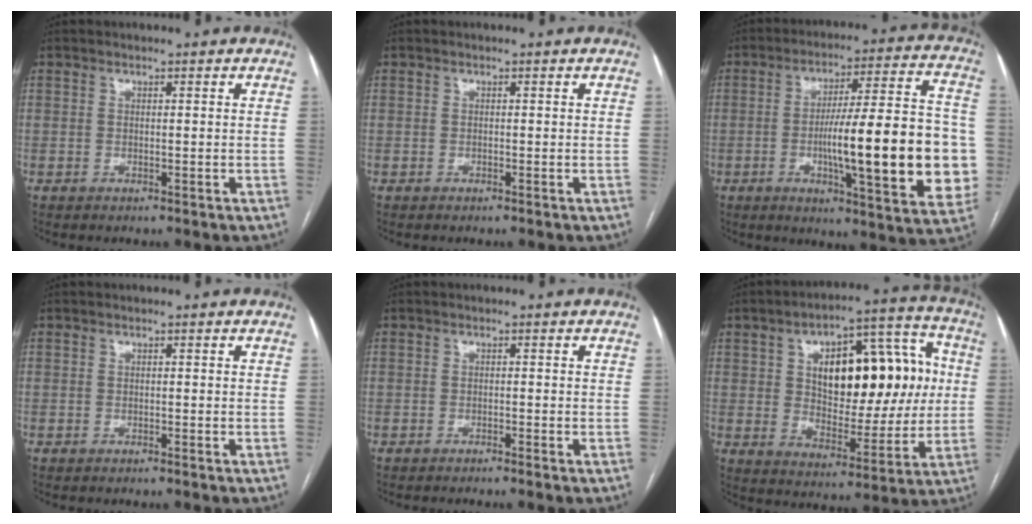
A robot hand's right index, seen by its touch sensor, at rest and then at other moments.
{"total": 0.0}
{"total": 21.9, "force": [-3.3, 3.7, 21.3], "torque": [-0.257, 0.019, -0.039]}
{"total": 0.0}
{"total": 1.5, "force": [-1.2, -0.4, 0.8], "torque": [-0.011, 0.005, -0.021]}
{"total": 20.9, "force": [3.5, 9.7, 18.2], "torque": [-0.273, 0.039, 0.057]}